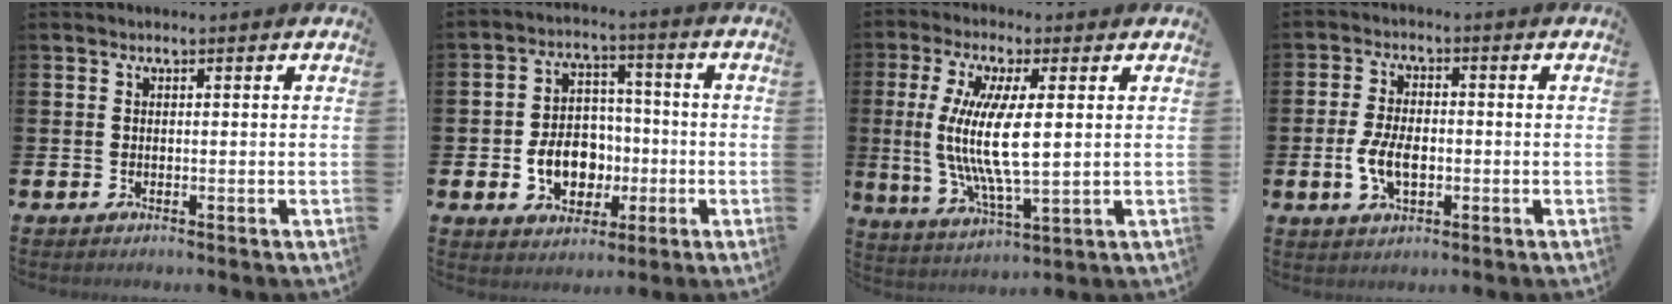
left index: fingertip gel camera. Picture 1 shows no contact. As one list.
[{"total": 7.8, "force": [-1.9, 6.2, 4.3], "torque": [-0.074, 0.015, -0.037]}, {"total": 10.2, "force": [1.8, 2.9, 9.6], "torque": [-0.179, -0.015, 0.027]}, {"total": 5.4, "force": [-0.9, 3.0, 4.4], "torque": [-0.083, -0.001, -0.021]}]